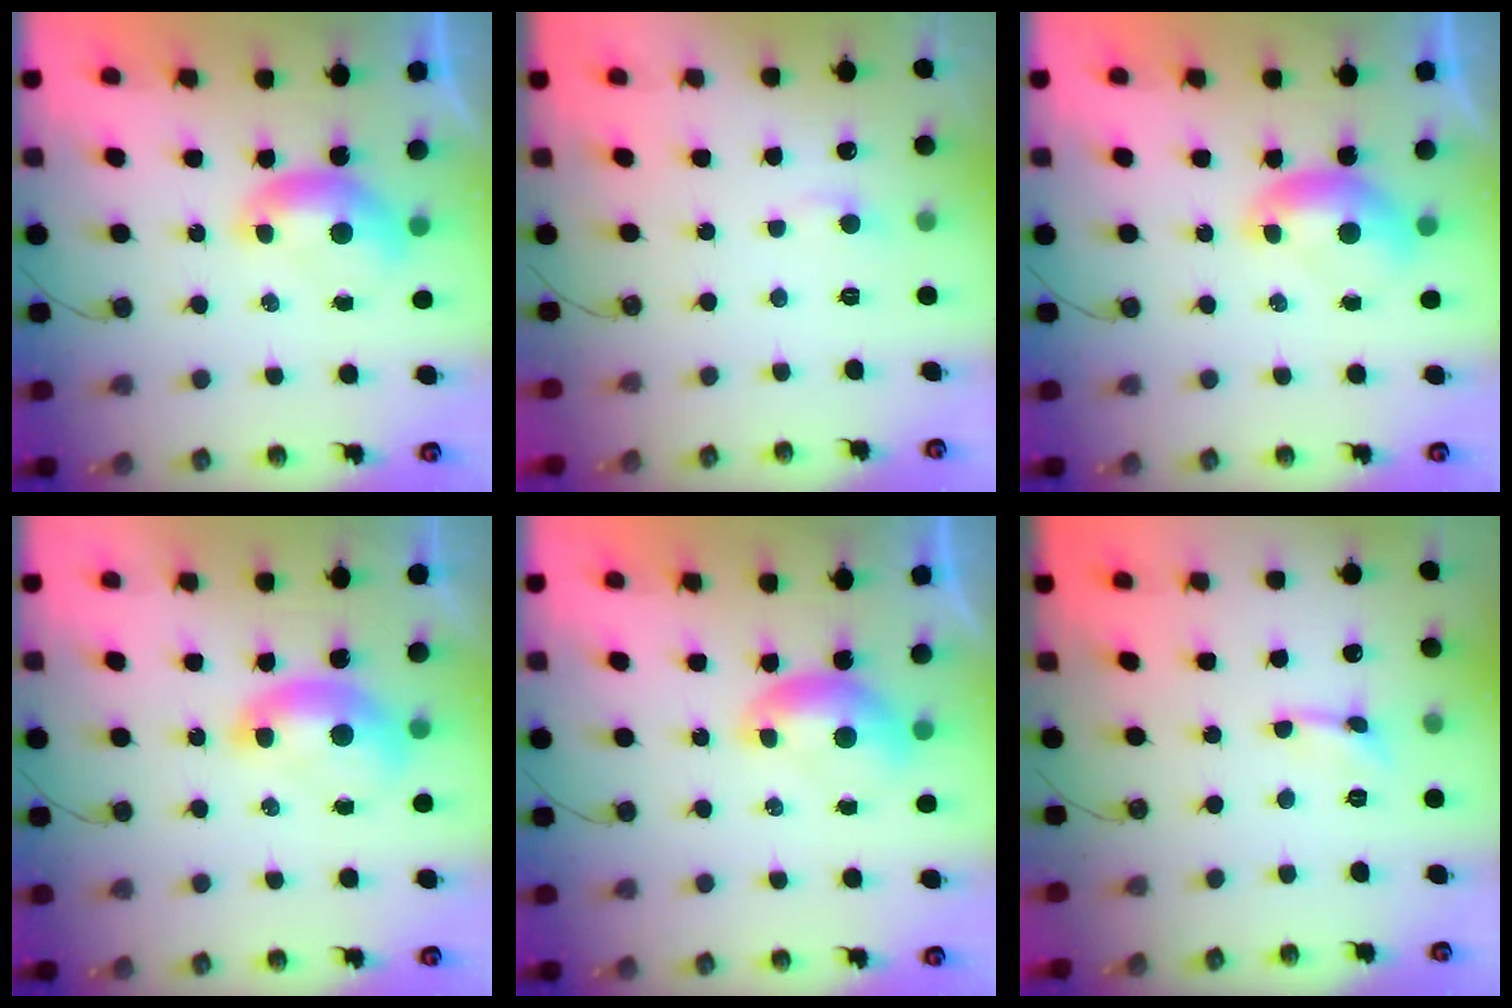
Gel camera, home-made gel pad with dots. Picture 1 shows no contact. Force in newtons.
{"total": 1.3, "press": 1.2, "slide": 0.4}
{"total": 0.0}
{"total": 2.4, "press": 2.3, "slide": 0.6}
{"total": 0.0}
{"total": 0.9, "press": 0.8, "slide": 0.4}